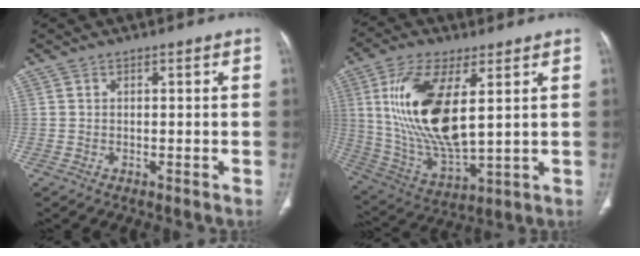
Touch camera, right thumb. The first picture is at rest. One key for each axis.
{"total": 19.3, "fx": 4.5, "fy": 8.1, "fz": 16.9, "tx": -0.334, "ty": -0.025, "tz": 0.093}